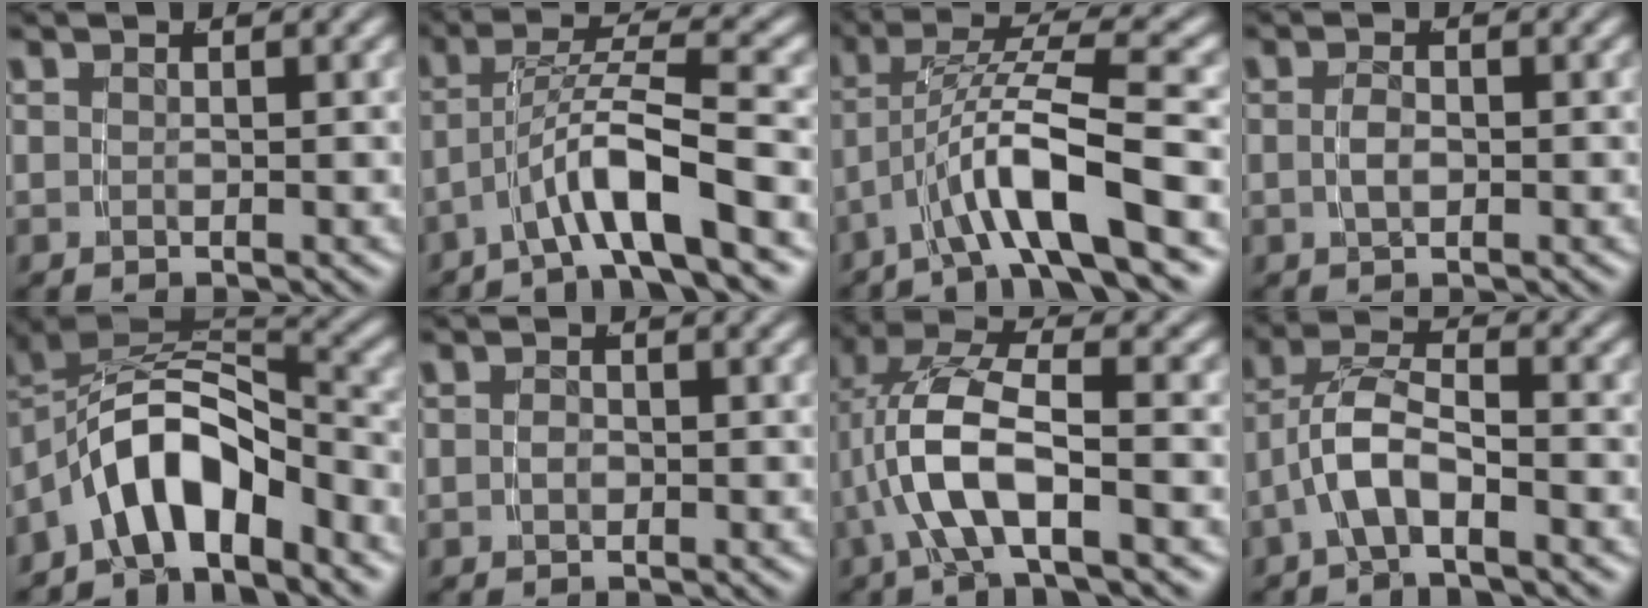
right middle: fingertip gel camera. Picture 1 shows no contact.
{"total": 4.6, "force": [-2.2, 0.3, 4.0], "torque": [-0.074, 0.002, -0.034]}
{"total": 5.2, "force": [-1.3, 1.2, 4.9], "torque": [-0.100, 0.000, -0.018]}
{"total": 1.2, "force": [-0.5, 0.1, 1.1], "torque": [-0.027, -0.007, -0.003]}
{"total": 10.5, "force": [-1.9, 7.6, 7.1], "torque": [-0.134, -0.010, -0.032]}
{"total": 0.6, "force": [-0.5, 0.1, 0.3], "torque": [-0.016, -0.008, -0.003]}
{"total": 5.9, "force": [0.2, 2.1, 5.5], "torque": [-0.123, -0.004, 0.005]}
{"total": 4.6, "force": [-1.0, 2.6, 3.6], "torque": [-0.081, -0.009, -0.019]}